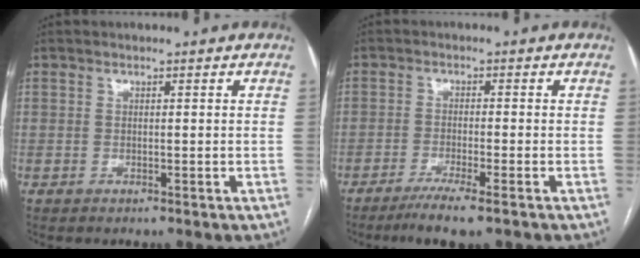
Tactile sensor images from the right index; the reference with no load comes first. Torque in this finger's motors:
{"motor_torque": [0.11, -0.08, 0.03, 0.04]}